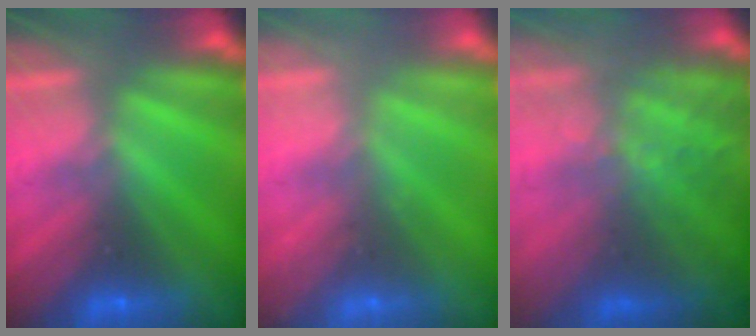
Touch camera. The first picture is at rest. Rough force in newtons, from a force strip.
{"total": 2.3}
{"total": 7.6}